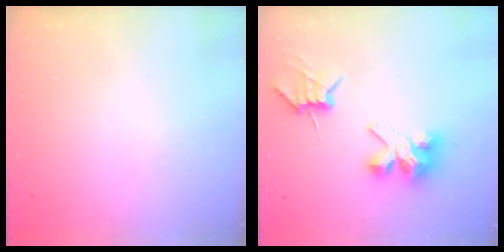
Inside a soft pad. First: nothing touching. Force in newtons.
{"total": 8.2, "press": 8.1, "slide": 0.8}